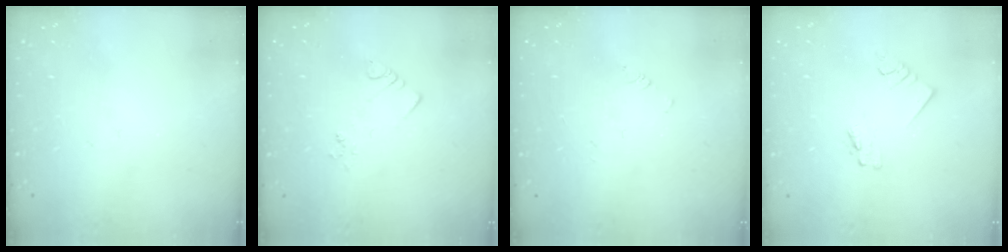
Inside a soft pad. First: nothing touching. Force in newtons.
{"total": 2.4, "press": 2.4, "slide": 0.4}
{"total": 1.4, "press": 1.3, "slide": 0.3}
{"total": 1.8, "press": 1.7, "slide": 0.2}